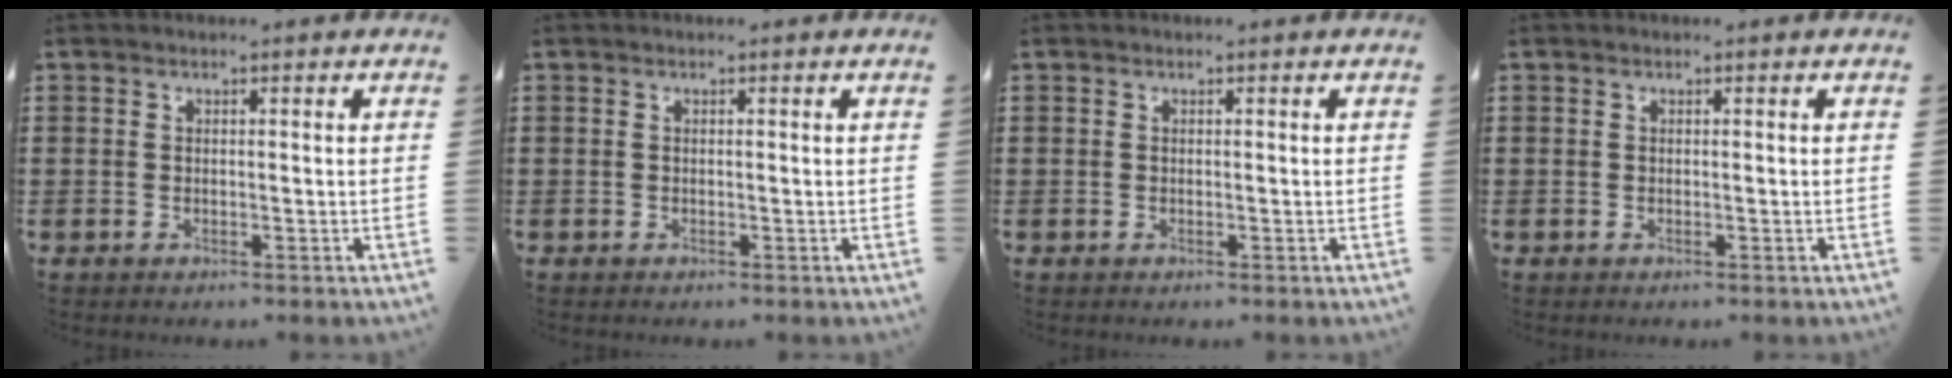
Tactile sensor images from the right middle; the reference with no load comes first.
{"total": 0.0}
{"total": 0.0}
{"total": 0.0}